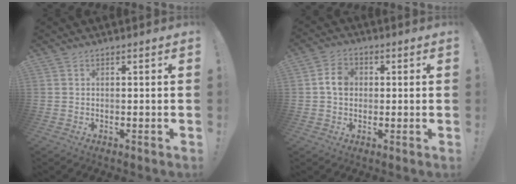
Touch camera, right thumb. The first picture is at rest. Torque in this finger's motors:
{"motor_torque": [0.04, 0.04, 0.10, 0.16, 0.02]}